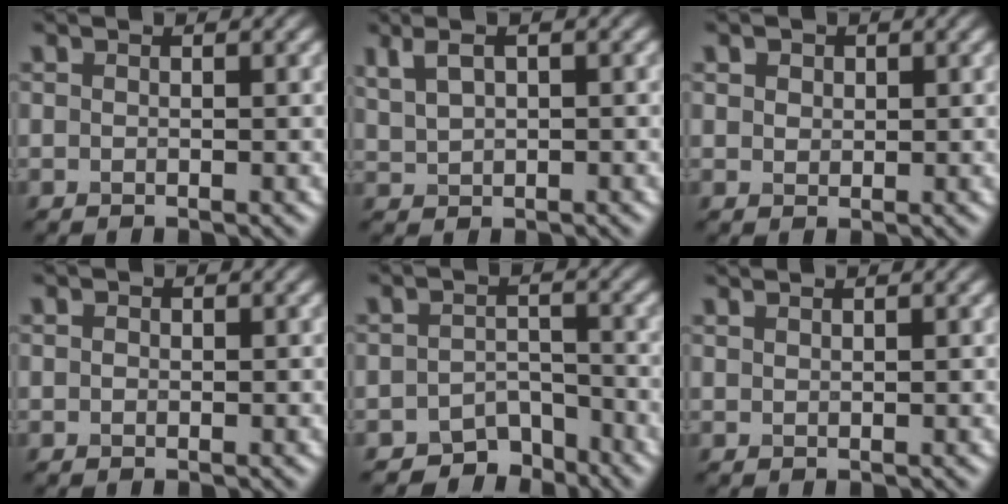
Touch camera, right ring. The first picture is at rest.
{"total": 3.1, "force": [1.7, 1.5, 2.2], "torque": [-0.053, 0.011, 0.037]}
{"total": 2.2, "force": [1.3, 1.5, 0.9], "torque": [-0.022, 0.010, 0.015]}
{"total": 0.5, "force": [0.1, 0.4, 0.2], "torque": [-0.001, -0.002, 0.000]}
{"total": 3.7, "force": [-3.2, 1.7, 0.8], "torque": [0.004, 0.003, -0.052]}
{"total": 1.3, "force": [1.1, 0.3, 0.5], "torque": [0.000, 0.000, 0.012]}